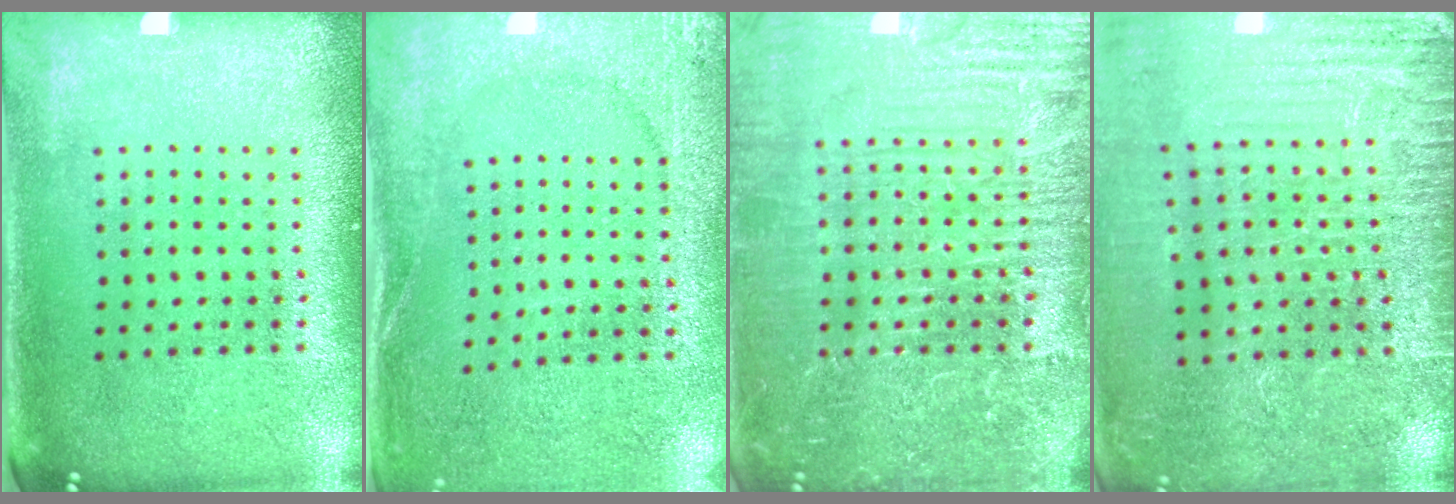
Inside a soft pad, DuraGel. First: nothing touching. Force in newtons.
{"total": 2.6, "press": 2.5, "slide": 0.7}
{"total": 7.5, "press": 7.4, "slide": 0.9}
{"total": 3.3, "press": 3.3, "slide": 0.1}